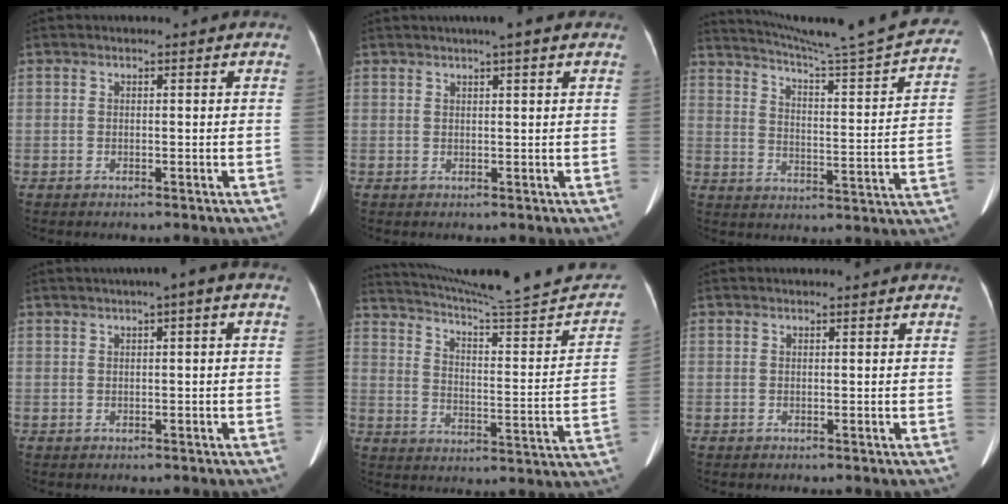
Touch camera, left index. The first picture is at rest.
{"total": 4.1, "force": [3.1, 0.1, 2.7], "torque": [-0.038, 0.024, 0.045]}
{"total": 24.4, "force": [22.6, -0.4, 9.3], "torque": [-0.143, -0.085, 0.287]}
{"total": 2.9, "force": [1.0, 0.2, 2.7], "torque": [-0.039, 0.014, 0.012]}
{"total": 23.9, "force": [22.0, 0.7, 9.2], "torque": [-0.135, -0.053, 0.294]}
{"total": 1.8, "force": [1.8, 0.1, 0.4], "torque": [-0.006, 0.018, 0.023]}